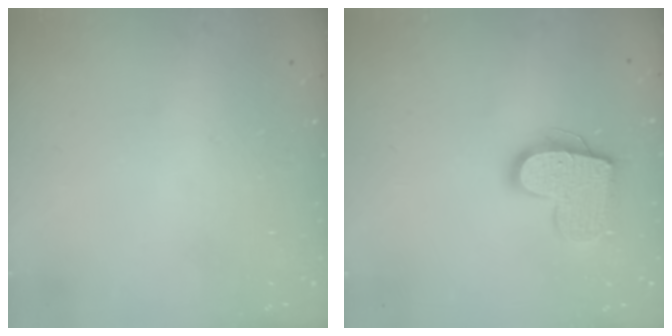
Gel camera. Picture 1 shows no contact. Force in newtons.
{"total": 13.9, "press": 13.9, "slide": 0.9}